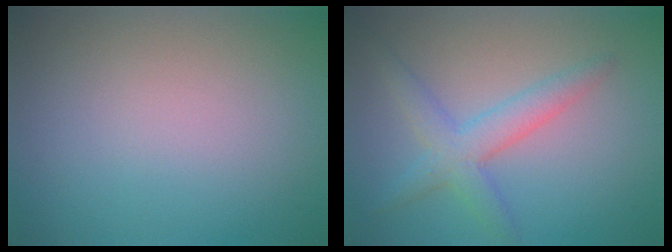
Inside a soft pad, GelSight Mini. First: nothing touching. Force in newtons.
{"total": 3.6, "press": 3.6, "slide": 0.0}